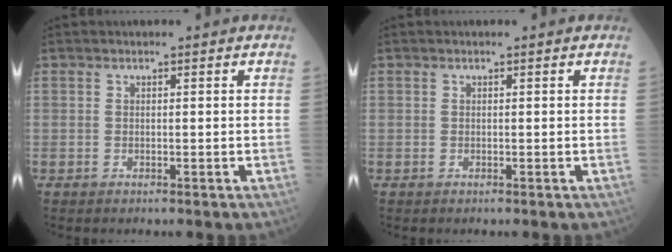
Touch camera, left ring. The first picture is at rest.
{"total": 0.0}